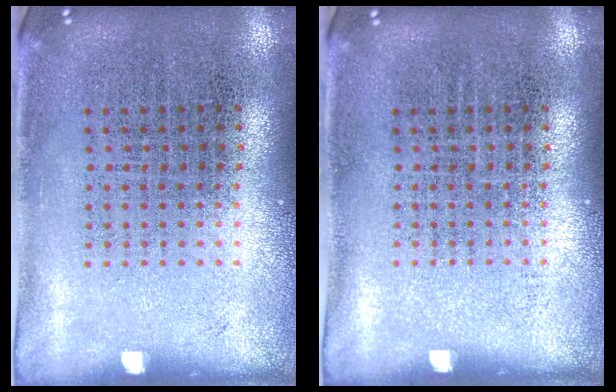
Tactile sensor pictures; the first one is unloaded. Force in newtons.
{"total": 0.0}